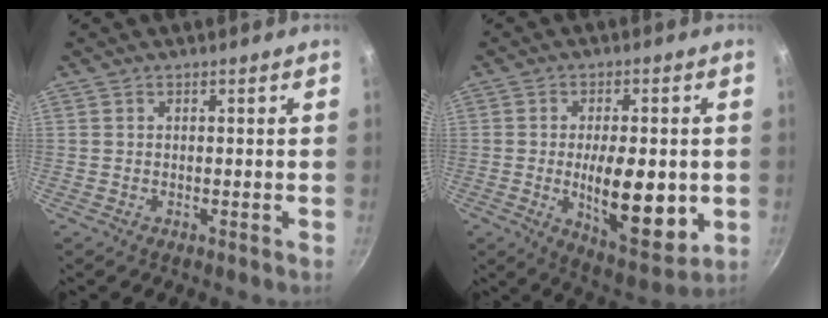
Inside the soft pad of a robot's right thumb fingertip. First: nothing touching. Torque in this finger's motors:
{"motor_torque": [1.06, 2.85, 0.68, 0.68, 0.38]}